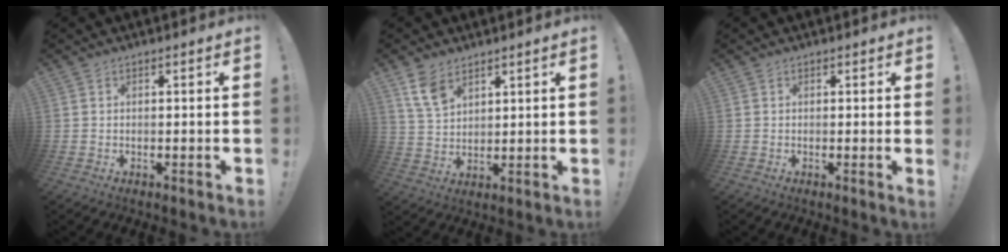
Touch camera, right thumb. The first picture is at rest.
{"total": 7.6, "force": [5.0, 4.1, 4.0], "torque": [-0.072, -0.022, 0.097]}
{"total": 1.1, "force": [0.4, -0.4, 0.9], "torque": [-0.009, -0.004, 0.004]}